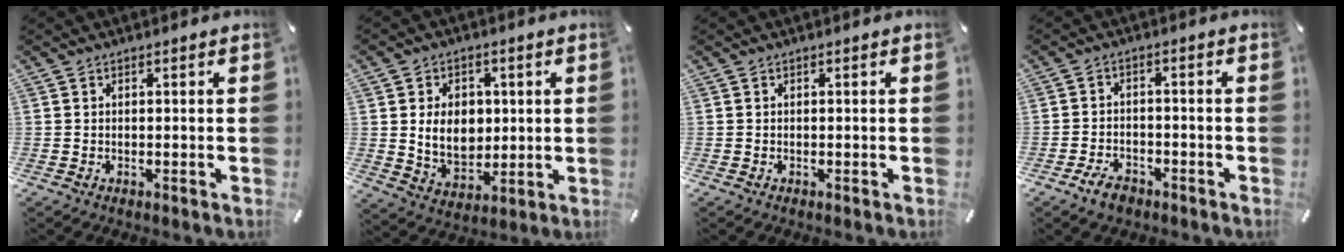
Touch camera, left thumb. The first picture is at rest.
{"total": 9.9, "force": [1.3, 7.9, 5.8], "torque": [-0.105, 0.004, 0.024]}
{"total": 0.0}
{"total": 4.8, "force": [-3.3, 2.7, 2.1], "torque": [-0.042, 0.019, -0.063]}